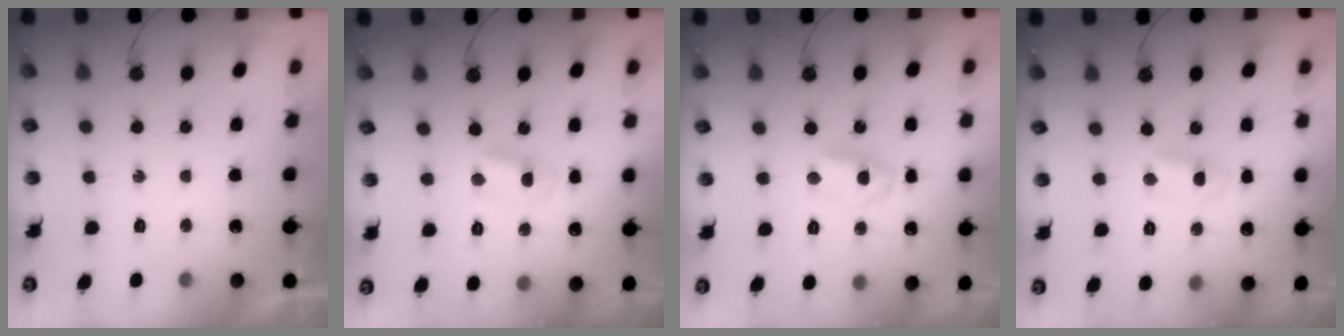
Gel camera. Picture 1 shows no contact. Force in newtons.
{"total": 2.1, "press": 2.1, "slide": 0.3}
{"total": 4.7, "press": 4.7, "slide": 0.3}
{"total": 1.5, "press": 1.3, "slide": 0.7}